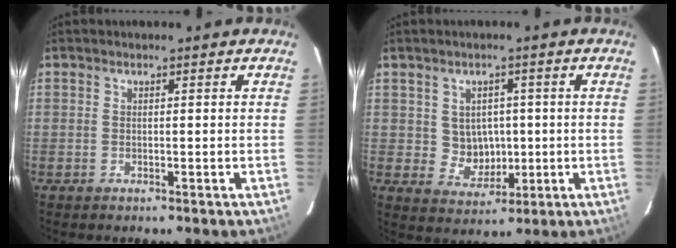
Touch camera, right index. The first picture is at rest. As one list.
[{"total": 5.4, "force": [0.4, 5.1, 1.8], "torque": [-0.034, 0.012, 0.019]}]